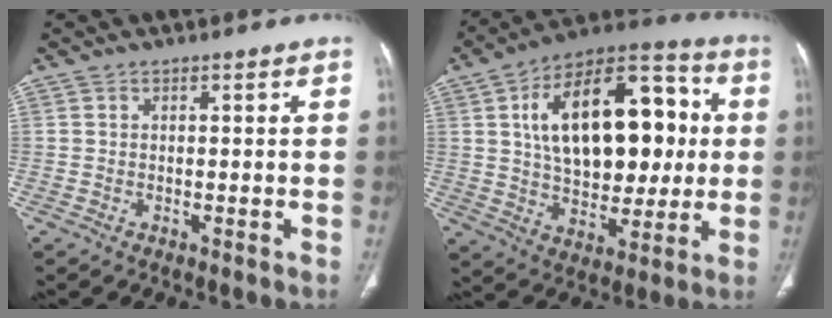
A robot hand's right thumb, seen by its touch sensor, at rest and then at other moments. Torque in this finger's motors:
{"motor_torque": [-1.11, 3.04, 1.49, 0.78, 0.40]}